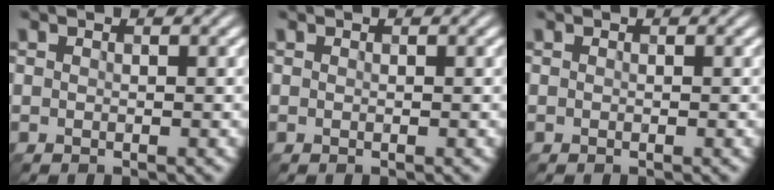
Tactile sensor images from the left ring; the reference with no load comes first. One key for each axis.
{"total": 0.0}
{"total": 0.0}